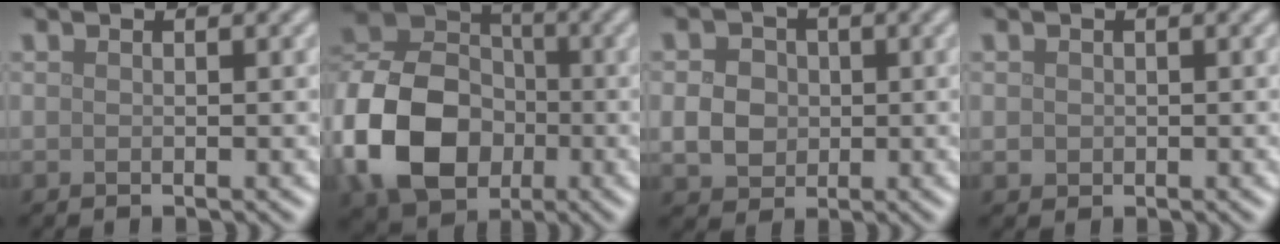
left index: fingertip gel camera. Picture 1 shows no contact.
{"total": 12.1, "force": [-3.3, 9.1, 7.3], "torque": [-0.154, -0.002, -0.078]}
{"total": 3.3, "force": [-0.1, 2.8, 1.7], "torque": [-0.032, -0.001, -0.004]}
{"total": 0.8, "force": [0.1, 0.8, 0.2], "torque": [-0.001, -0.001, 0.000]}